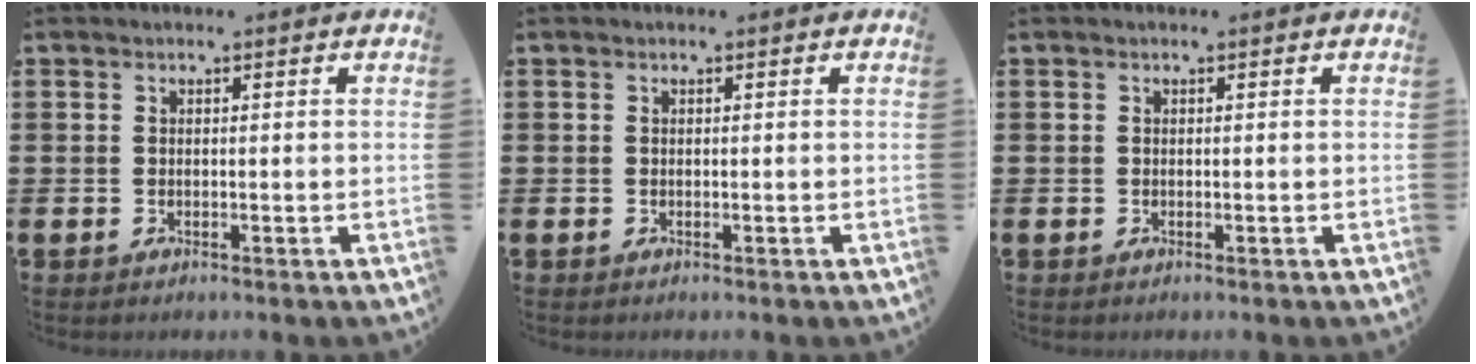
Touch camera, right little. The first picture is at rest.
{"total": 0.0}
{"total": 0.0}